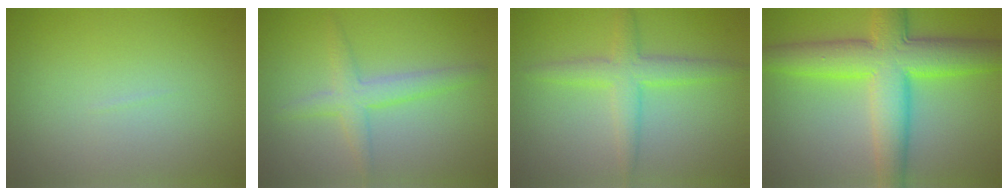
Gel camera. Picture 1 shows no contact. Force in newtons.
{"total": 2.8, "press": 2.7, "slide": 0.2}
{"total": 3.3, "press": 3.3, "slide": 0.1}
{"total": 9.2, "press": 9.2, "slide": 0.1}